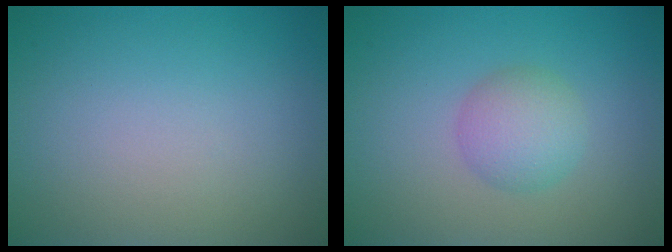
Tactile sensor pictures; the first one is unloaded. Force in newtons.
{"total": 2.9, "press": 2.9, "slide": 0.1}